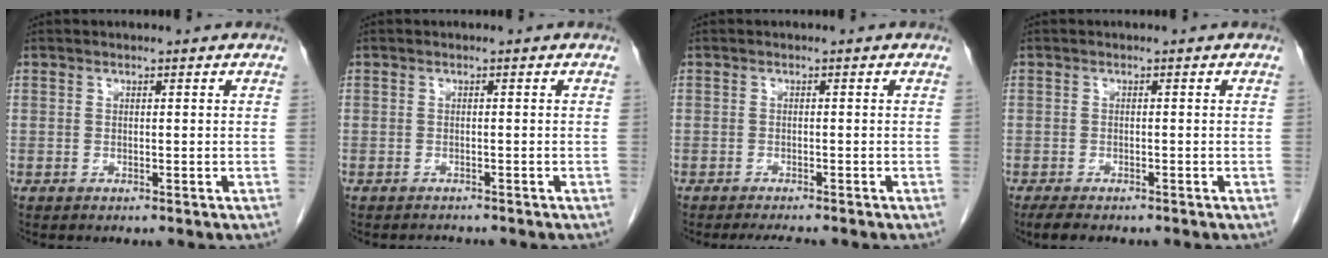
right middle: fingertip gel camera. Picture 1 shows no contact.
{"total": 1.2, "force": [-1.2, 0.2, 0.0], "torque": [-0.008, -0.007, -0.014]}
{"total": 3.0, "force": [-2.7, 0.2, 1.4], "torque": [-0.022, -0.009, -0.036]}
{"total": 3.6, "force": [-2.8, 1.1, 1.9], "torque": [-0.035, -0.010, -0.039]}